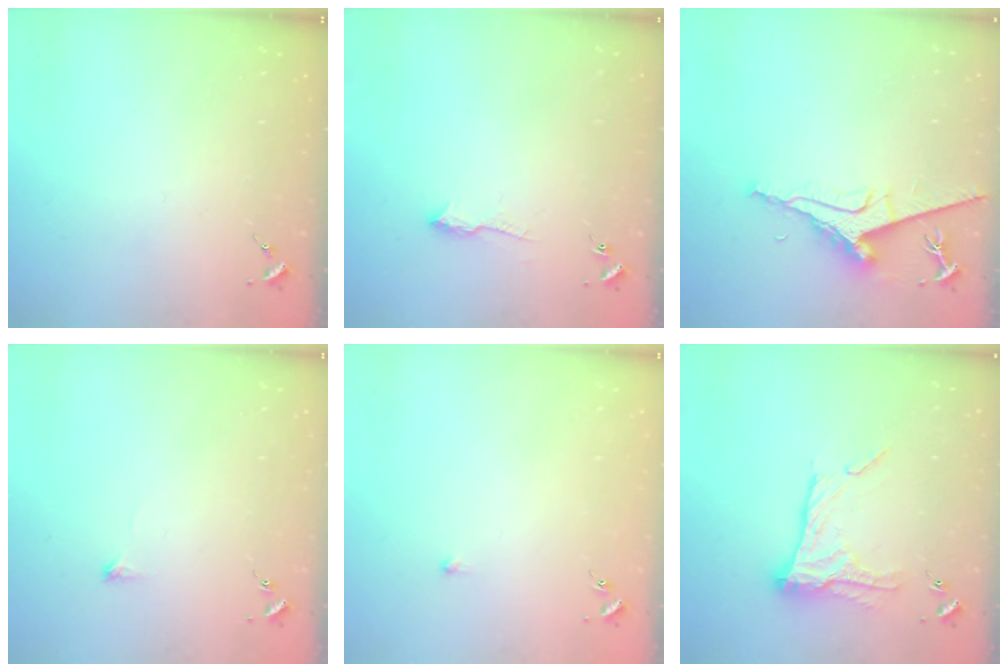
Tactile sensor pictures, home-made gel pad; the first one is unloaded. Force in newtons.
{"total": 6.9, "press": 6.8, "slide": 0.8}
{"total": 9.7, "press": 9.7, "slide": 1.3}
{"total": 5.1, "press": 5.0, "slide": 1.0}
{"total": 2.9, "press": 2.8, "slide": 0.6}
{"total": 16.3, "press": 16.2, "slide": 1.1}